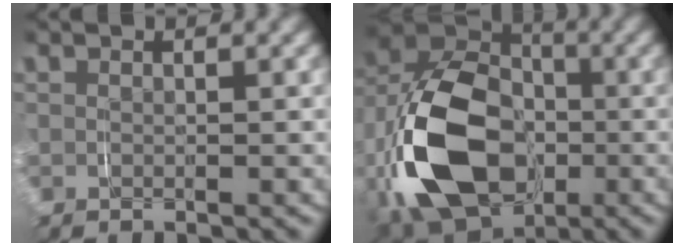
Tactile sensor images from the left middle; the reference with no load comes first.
{"total": 14.7, "force": [-2.7, 10.0, 10.5], "torque": [-0.207, -0.017, -0.044]}